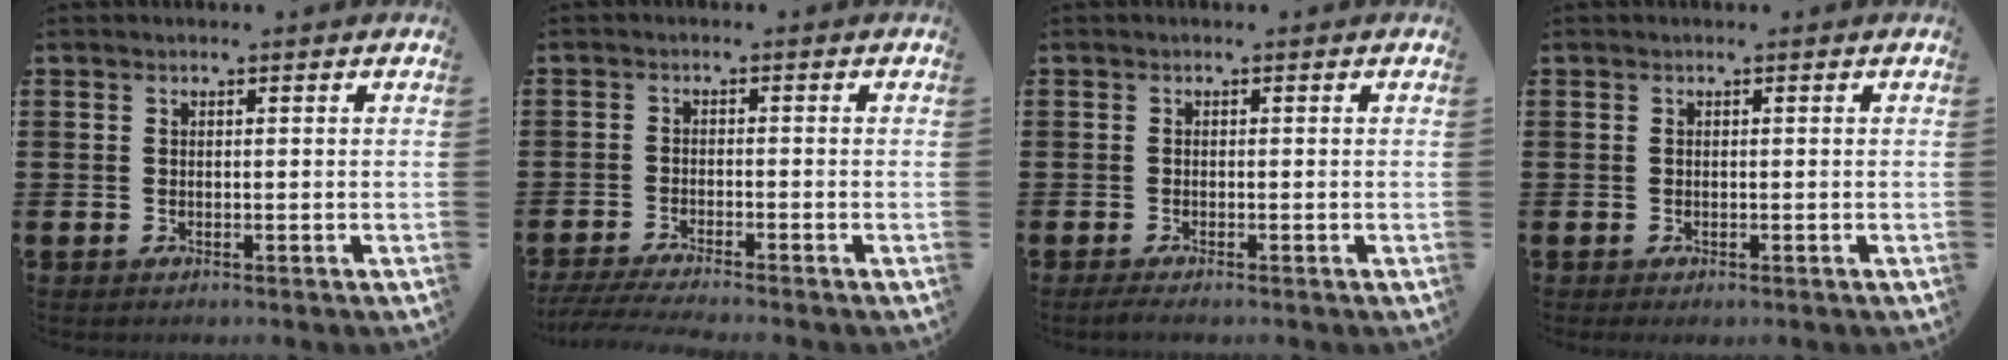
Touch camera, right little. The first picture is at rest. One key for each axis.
{"total": 2.3, "fx": -2.1, "fy": -0.1, "fz": 1.1, "tx": -0.018, "ty": 0.001, "tz": -0.039}
{"total": 0.8, "fx": -0.4, "fy": 0.1, "fz": 0.6, "tx": -0.012, "ty": -0.001, "tz": -0.008}
{"total": 0.0}